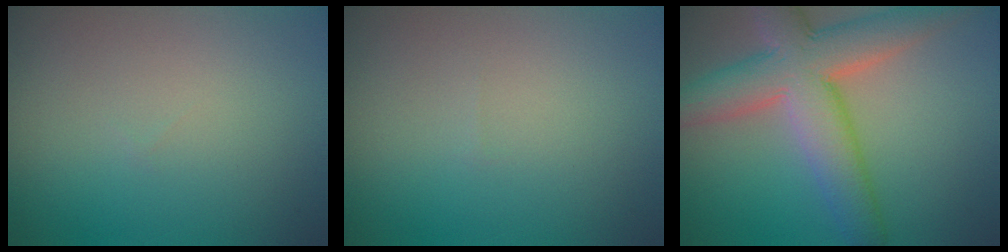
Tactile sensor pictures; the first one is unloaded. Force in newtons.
{"total": 0.0}
{"total": 8.5, "press": 8.5, "slide": 0.6}